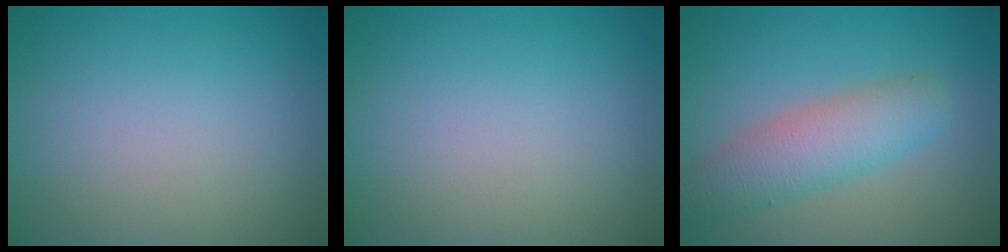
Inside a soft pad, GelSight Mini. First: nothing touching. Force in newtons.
{"total": 0.0}
{"total": 4.8, "press": 4.8, "slide": 0.2}